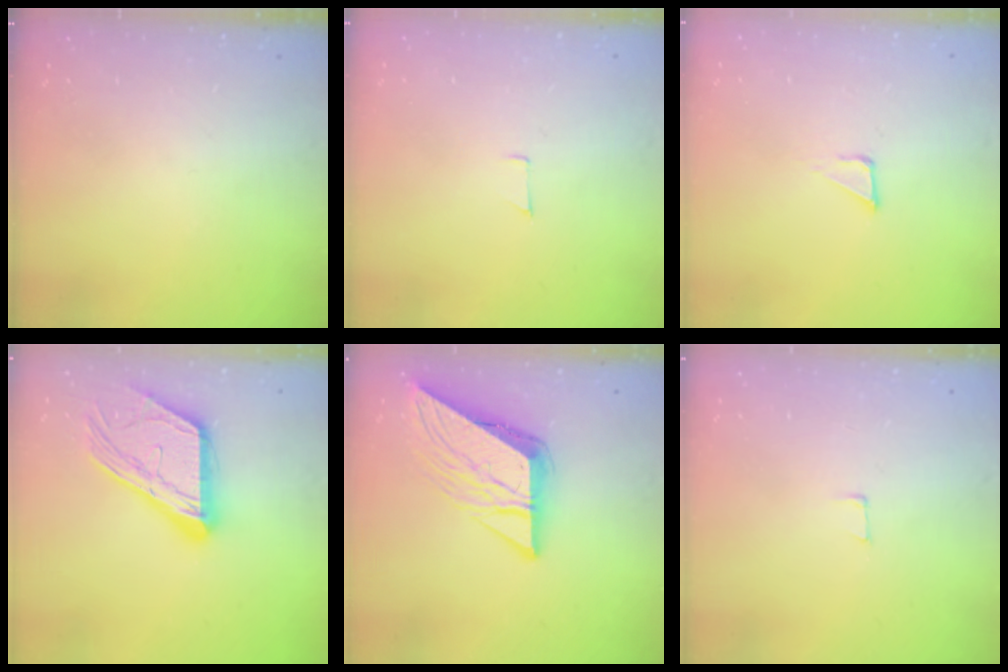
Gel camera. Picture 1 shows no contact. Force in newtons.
{"total": 3.8, "press": 3.8, "slide": 0.3}
{"total": 2.8, "press": 2.8, "slide": 0.1}
{"total": 17.1, "press": 17.0, "slide": 1.6}
{"total": 10.9, "press": 10.8, "slide": 1.1}
{"total": 4.3, "press": 4.3, "slide": 0.4}